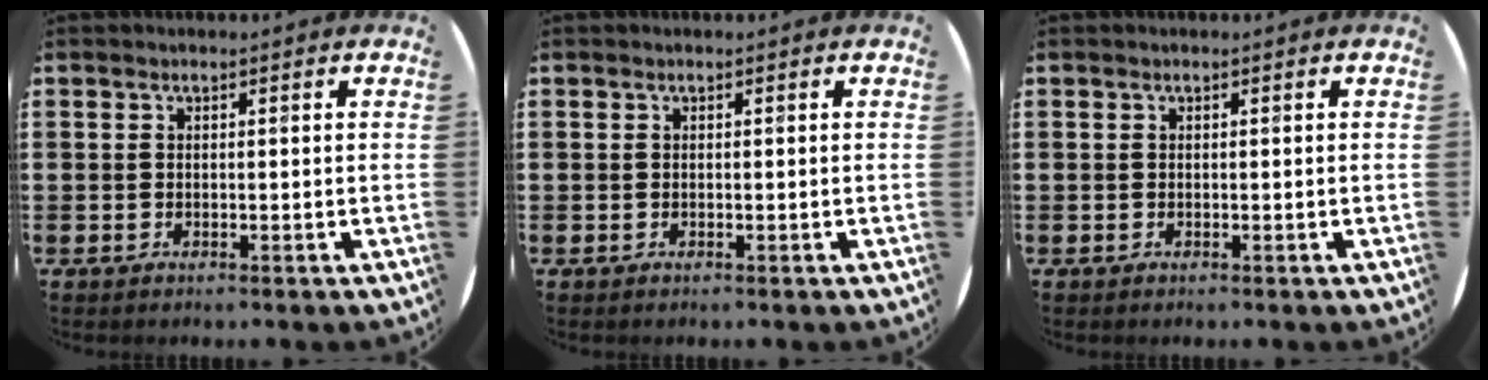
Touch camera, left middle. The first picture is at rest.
{"total": 0.0}
{"total": 0.0}